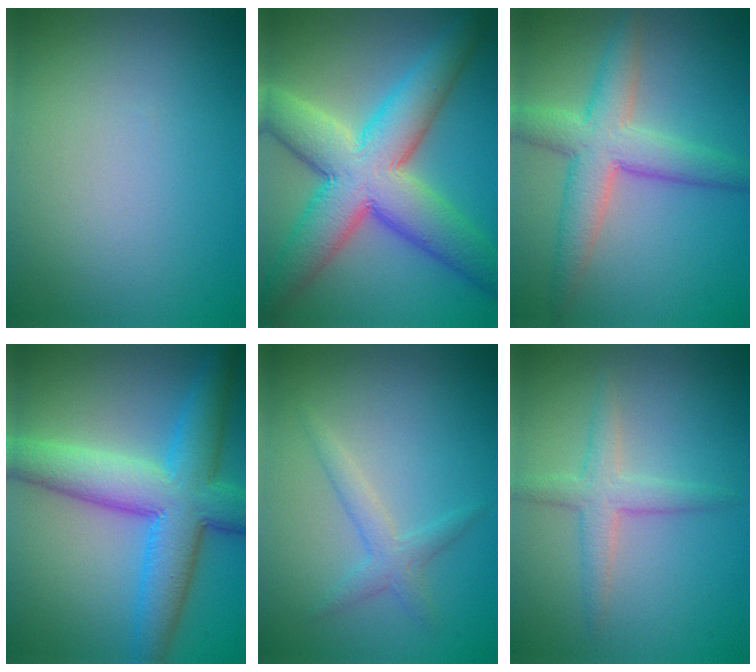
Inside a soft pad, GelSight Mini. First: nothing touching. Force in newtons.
{"total": 10.7, "press": 10.7, "slide": 0.5}
{"total": 5.5, "press": 5.5, "slide": 0.2}
{"total": 9.2, "press": 9.2, "slide": 0.2}
{"total": 1.8, "press": 1.8, "slide": 0.1}
{"total": 2.4, "press": 2.4, "slide": 0.2}